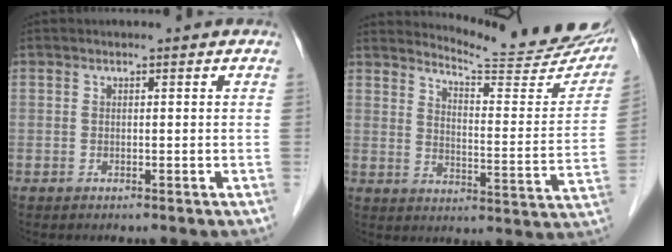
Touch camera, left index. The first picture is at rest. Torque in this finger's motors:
{"motor_torque": [0.31, -0.44, 0.24, 0.05]}